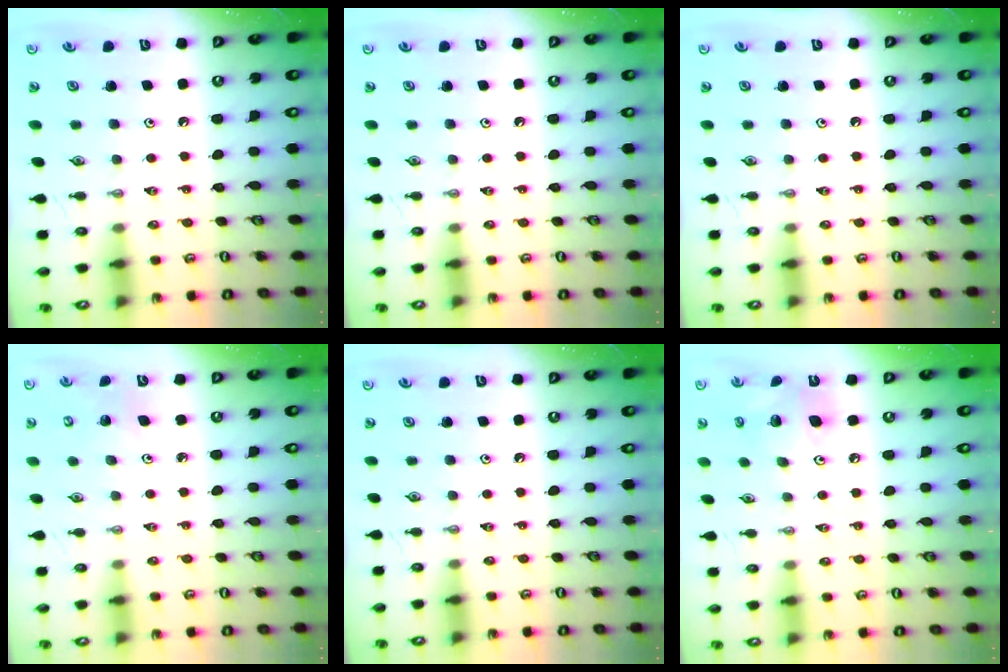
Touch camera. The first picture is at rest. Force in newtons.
{"total": 0.0}
{"total": 0.0}
{"total": 2.7, "press": 2.7, "slide": 0.5}
{"total": 0.0}
{"total": 11.0, "press": 10.8, "slide": 2.1}